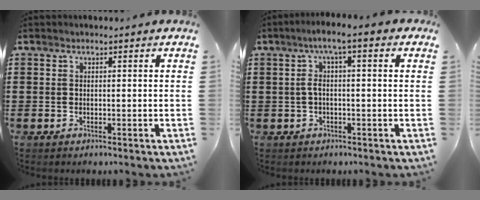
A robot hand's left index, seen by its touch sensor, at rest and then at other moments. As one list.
[{"total": 3.9, "force": [-0.4, 0.4, 3.9], "torque": [-0.085, 0.000, -0.016]}]